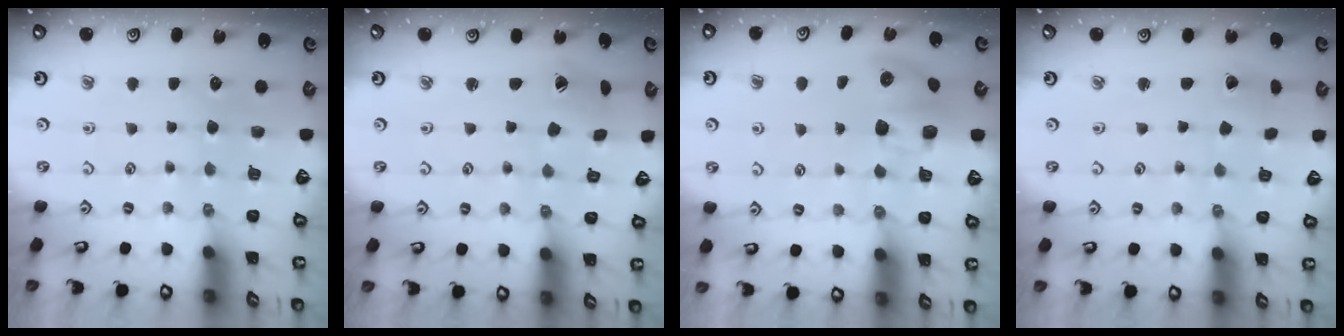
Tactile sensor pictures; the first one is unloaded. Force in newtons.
{"total": 2.2, "press": 2.2, "slide": 0.3}
{"total": 8.8, "press": 8.7, "slide": 1.3}
{"total": 2.0, "press": 2.0, "slide": 0.2}